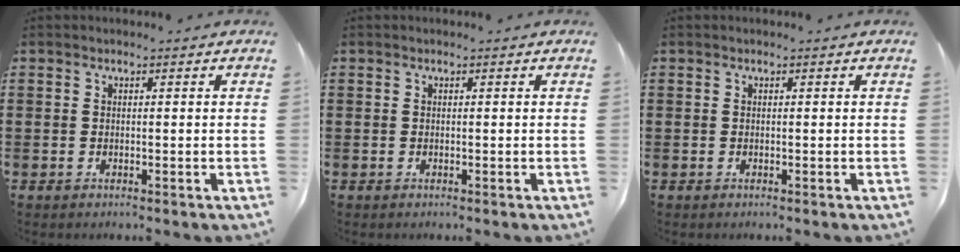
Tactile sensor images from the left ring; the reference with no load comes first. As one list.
[{"total": 0.0}, {"total": 0.0}]